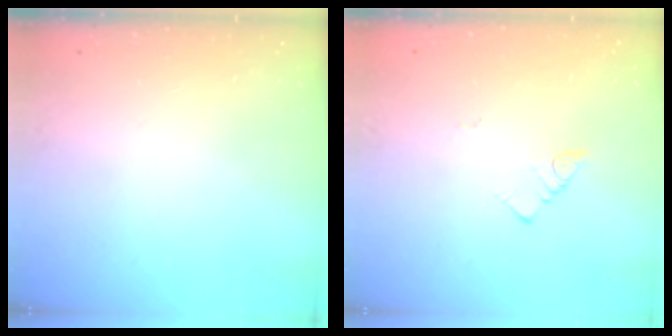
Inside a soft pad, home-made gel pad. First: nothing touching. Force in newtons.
{"total": 2.7, "press": 2.6, "slide": 0.5}